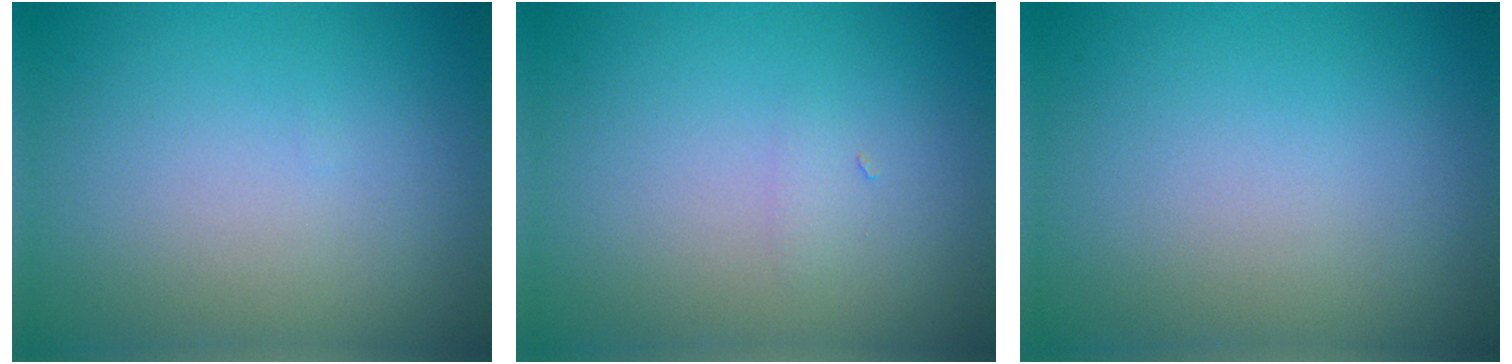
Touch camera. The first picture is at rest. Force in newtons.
{"total": 0.6, "press": 0.6, "slide": 0.0}
{"total": 0.0}